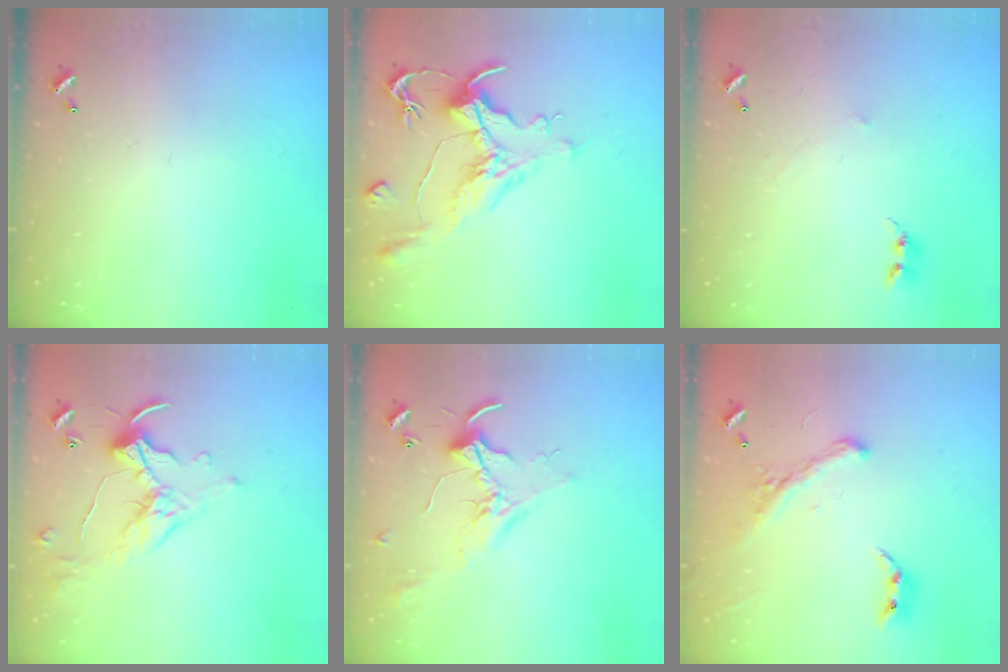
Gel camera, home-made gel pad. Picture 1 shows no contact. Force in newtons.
{"total": 1.1, "press": 0.0, "slide": 1.1}
{"total": 2.6, "press": 2.6, "slide": 0.3}
{"total": 1.1, "press": 1.1, "slide": 0.1}
{"total": 2.3, "press": 2.3, "slide": 0.5}
{"total": 2.6, "press": 2.3, "slide": 1.3}